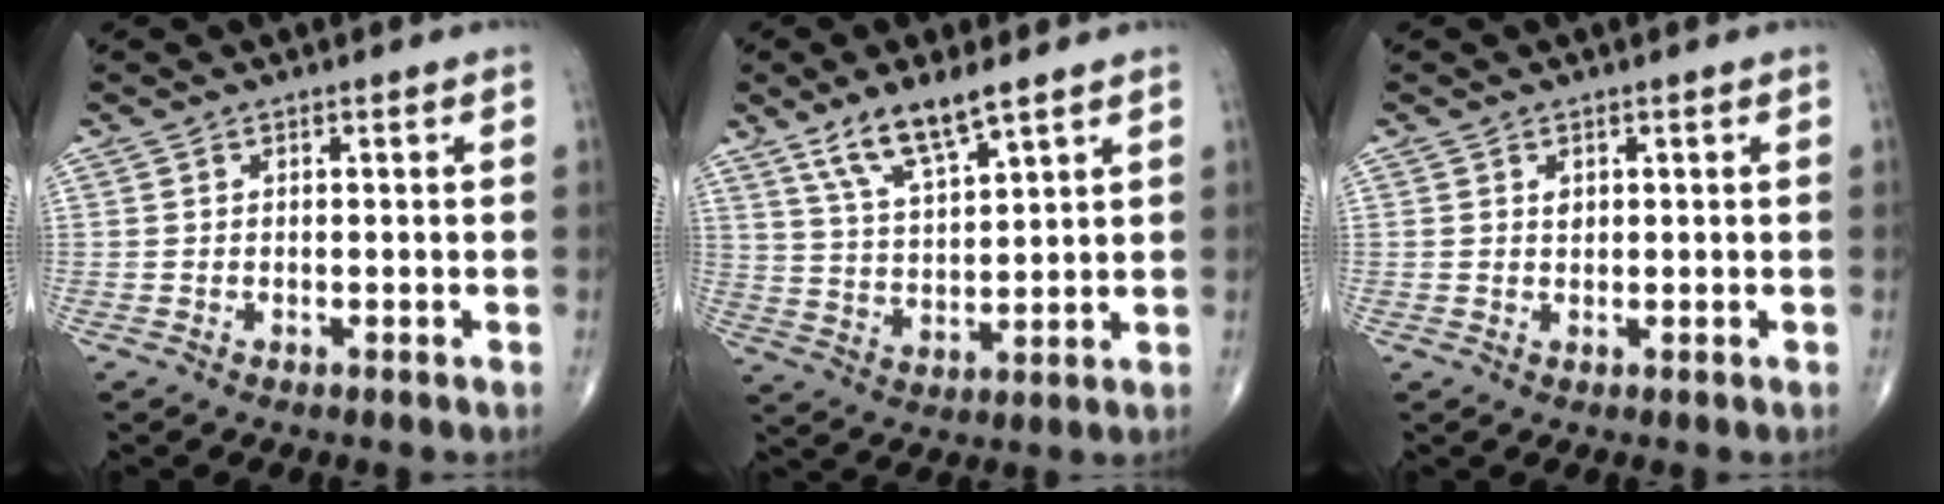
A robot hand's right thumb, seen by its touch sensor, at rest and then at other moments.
{"total": 9.9, "force": [6.6, 2.8, 6.9], "torque": [-0.125, -0.032, 0.131]}
{"total": 1.2, "force": [0.4, 0.8, 0.7], "torque": [-0.006, -0.002, 0.008]}